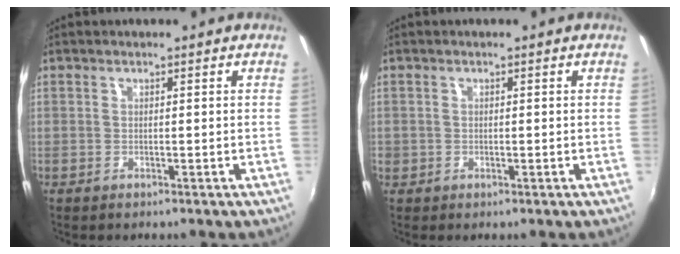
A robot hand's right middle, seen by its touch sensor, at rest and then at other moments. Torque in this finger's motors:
{"motor_torque": [0.22, -0.18, 0.04, 0.01]}